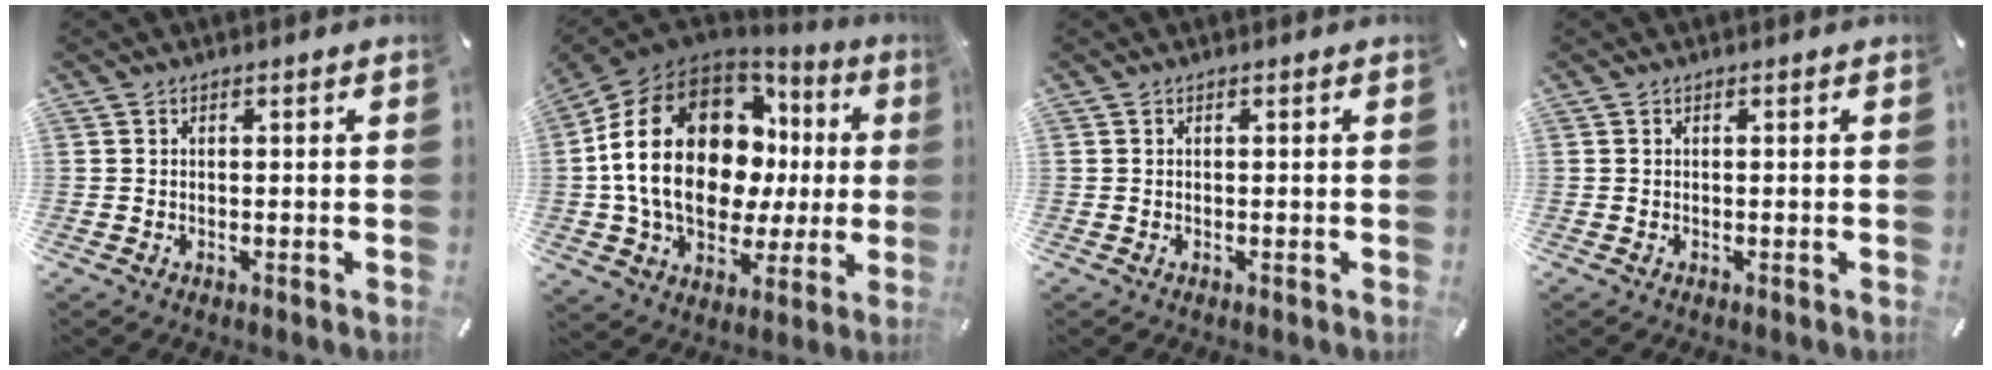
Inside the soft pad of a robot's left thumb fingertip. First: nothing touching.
{"total": 22.8, "force": [3.7, 16.3, 15.6], "torque": [-0.309, -0.018, 0.077]}
{"total": 0.0}
{"total": 0.0}